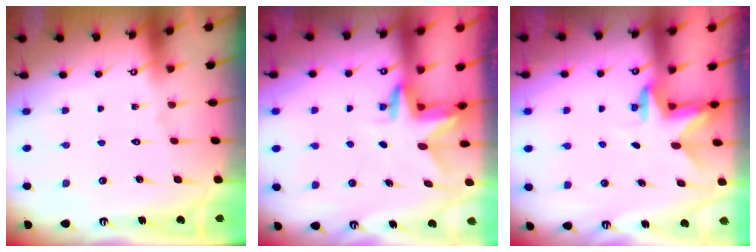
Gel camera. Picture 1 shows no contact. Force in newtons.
{"total": 3.0, "press": 3.0, "slide": 0.2}
{"total": 2.5, "press": 2.5, "slide": 0.4}